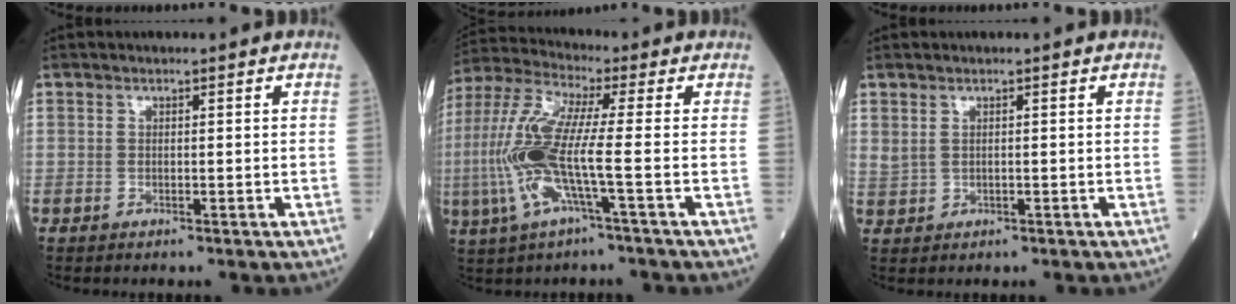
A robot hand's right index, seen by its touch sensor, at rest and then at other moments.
{"total": 12.3, "force": [-2.2, 0.7, 12.0], "torque": [-0.276, 0.002, -0.052]}
{"total": 1.6, "force": [0.9, 1.0, 0.8], "torque": [-0.024, 0.000, 0.029]}